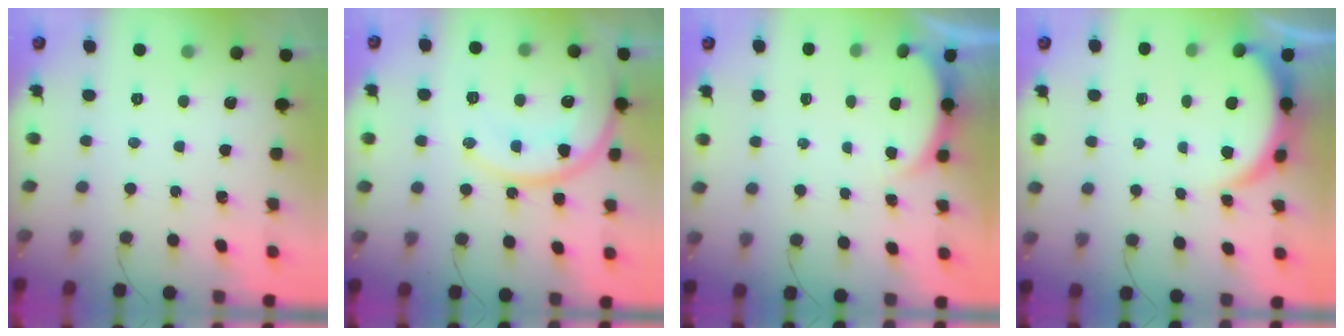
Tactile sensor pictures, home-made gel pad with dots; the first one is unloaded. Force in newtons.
{"total": 15.9, "press": 15.9, "slide": 1.2}
{"total": 2.6, "press": 2.6, "slide": 0.6}
{"total": 4.3, "press": 4.3, "slide": 0.6}